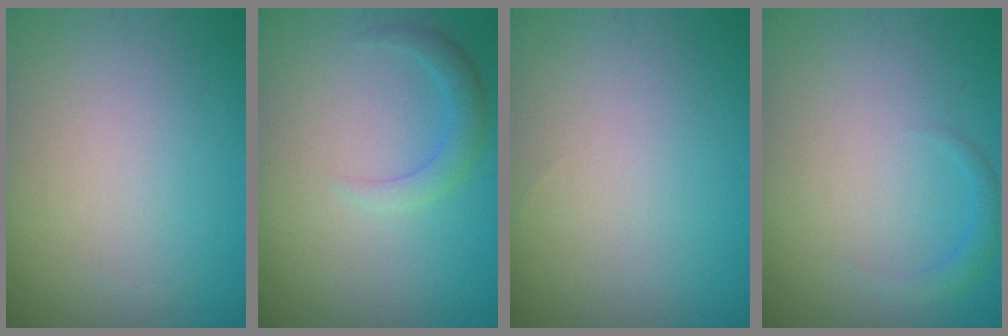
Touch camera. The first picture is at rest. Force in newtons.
{"total": 2.1, "press": 2.1, "slide": 0.1}
{"total": 0.0}
{"total": 1.2, "press": 1.2, "slide": 0.1}